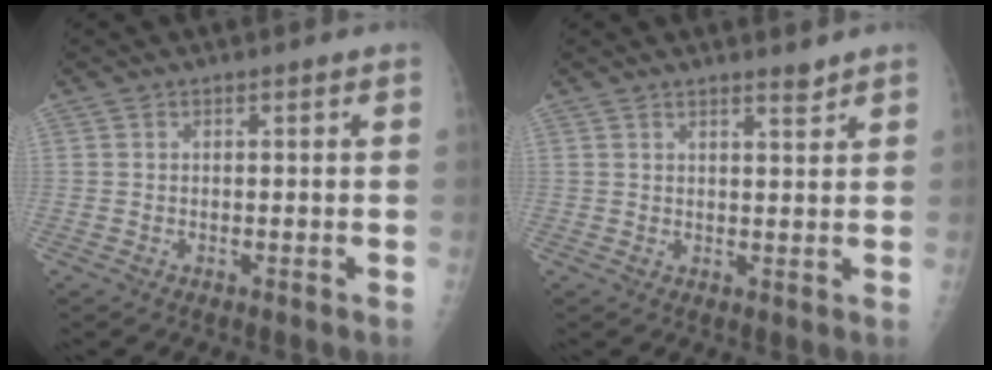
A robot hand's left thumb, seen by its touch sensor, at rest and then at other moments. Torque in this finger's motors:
{"motor_torque": [-0.14, 0.03, -0.19, -0.09, -0.02]}